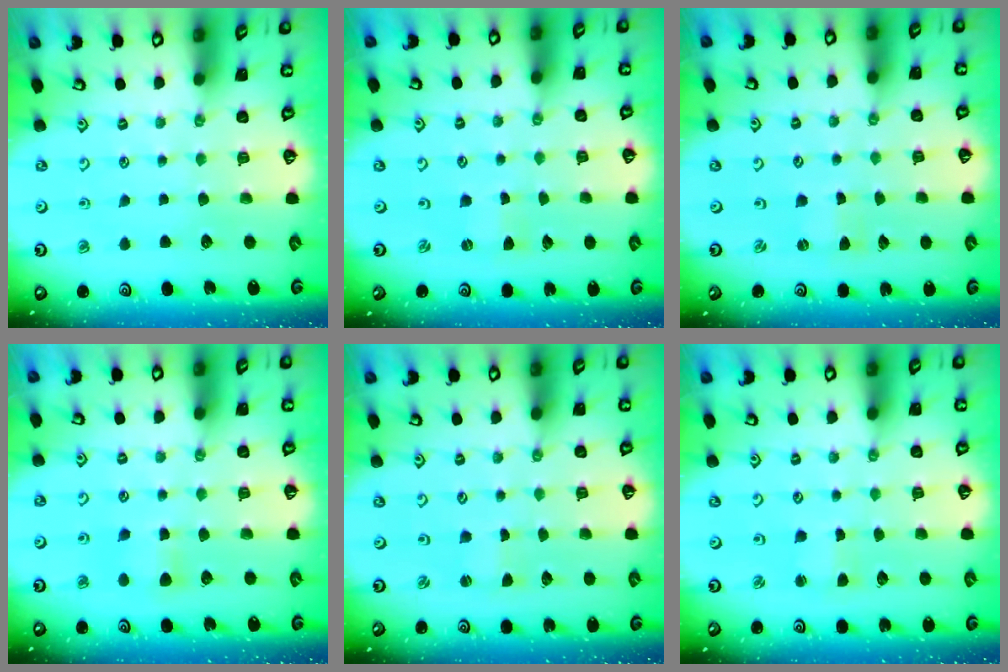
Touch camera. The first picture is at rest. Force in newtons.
{"total": 0.0}
{"total": 0.0}
{"total": 5.3, "press": 5.2, "slide": 0.8}
{"total": 0.0}
{"total": 2.1, "press": 2.0, "slide": 0.3}